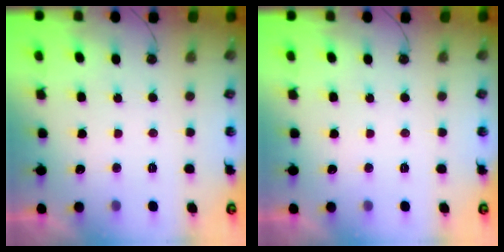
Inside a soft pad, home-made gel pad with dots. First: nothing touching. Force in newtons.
{"total": 0.0}